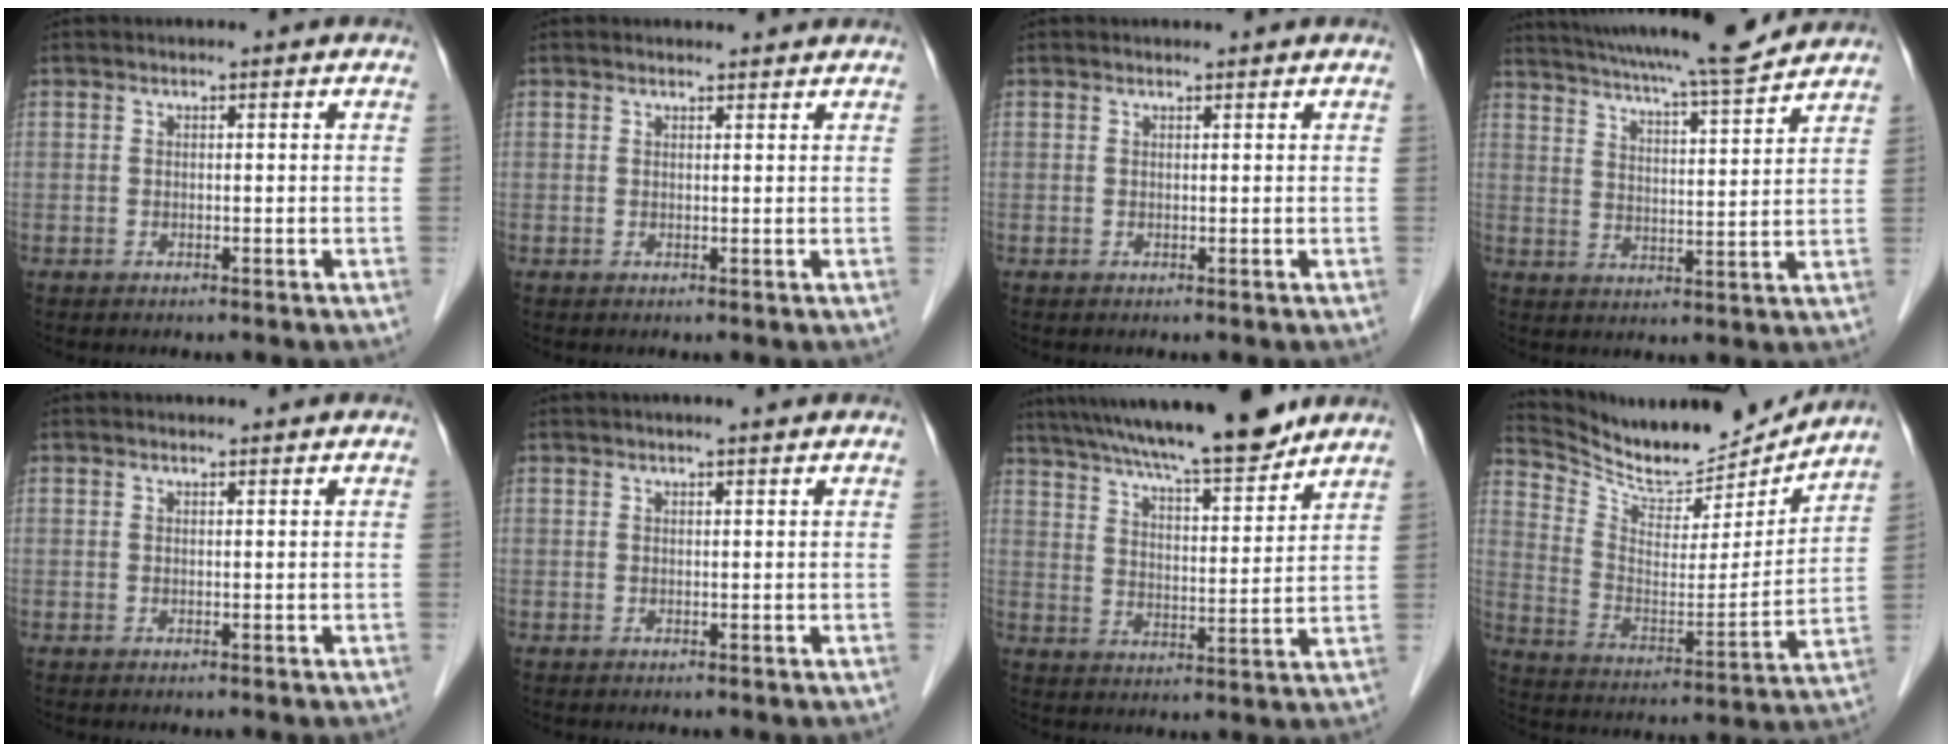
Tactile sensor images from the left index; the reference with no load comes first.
{"total": 2.1, "force": [2.1, 0.3, 0.2], "torque": [-0.012, 0.007, 0.027]}
{"total": 0.7, "force": [0.7, 0.0, 0.1], "torque": [-0.008, 0.005, 0.011]}
{"total": 16.1, "force": [14.6, 0.3, 6.6], "torque": [-0.117, 0.001, 0.214]}
{"total": 1.2, "force": [1.2, 0.1, 0.2], "torque": [-0.010, 0.007, 0.018]}
{"total": 2.4, "force": [2.1, 0.0, 1.2], "torque": [-0.015, 0.016, 0.029]}
{"total": 18.3, "force": [15.8, 1.6, 9.1], "torque": [-0.155, 0.013, 0.244]}
{"total": 15.6, "force": [15.1, 2.7, 3.2], "torque": [-0.076, -0.028, 0.249]}